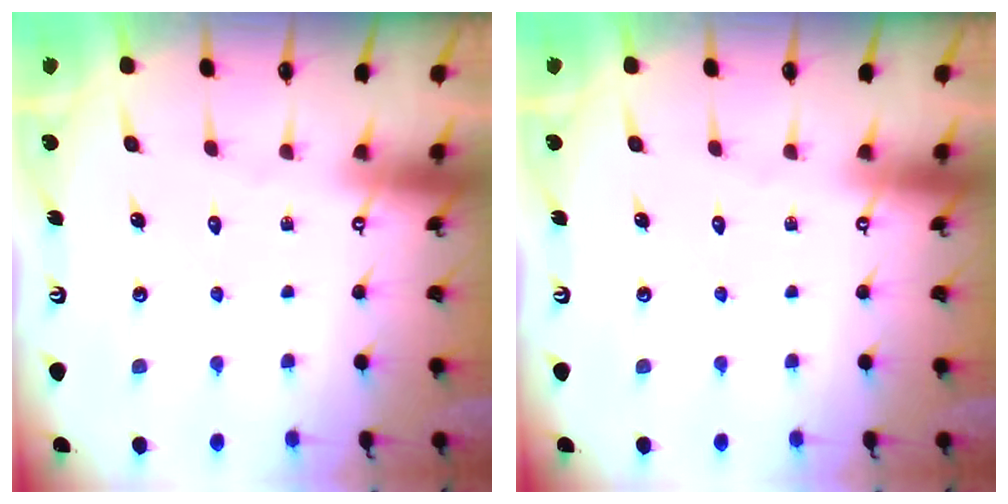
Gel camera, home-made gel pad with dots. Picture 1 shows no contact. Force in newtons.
{"total": 0.0}